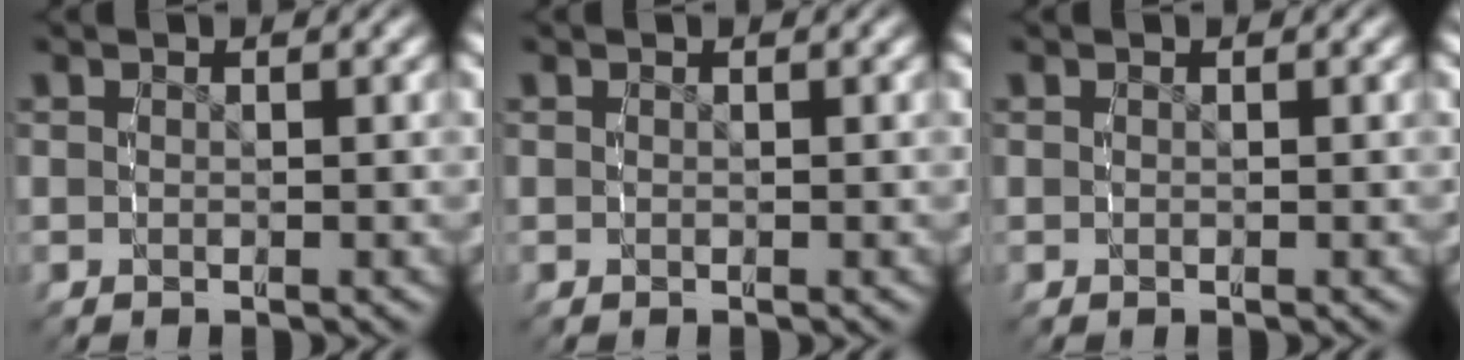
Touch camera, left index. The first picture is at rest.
{"total": 0.0}
{"total": 0.0}